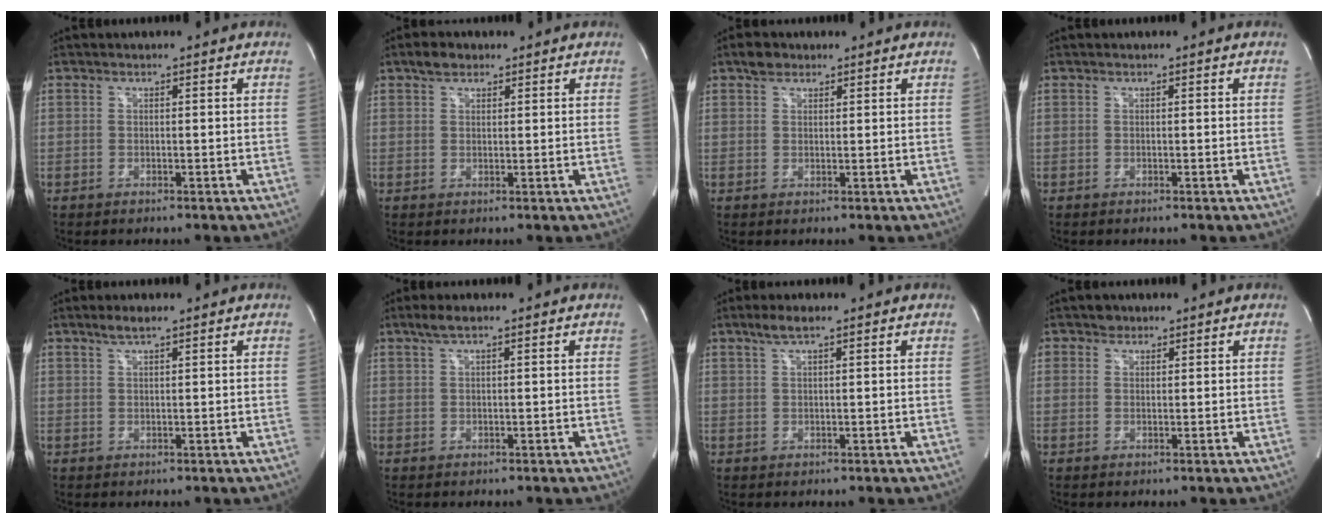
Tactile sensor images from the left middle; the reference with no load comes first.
{"total": 2.7, "force": [1.9, 1.6, 1.1], "torque": [-0.025, 0.012, 0.031]}
{"total": 2.3, "force": [1.6, 1.4, 0.7], "torque": [-0.018, 0.011, 0.027]}
{"total": 0.0}
{"total": 2.0, "force": [1.5, 0.2, 1.3], "torque": [-0.032, 0.004, 0.031]}
{"total": 2.1, "force": [1.4, 0.2, 1.5], "torque": [-0.041, 0.014, 0.028]}
{"total": 2.5, "force": [1.7, 0.2, 1.8], "torque": [-0.045, 0.009, 0.035]}
{"total": 1.5, "force": [1.0, 1.2, 0.0], "torque": [0.005, 0.002, 0.011]}